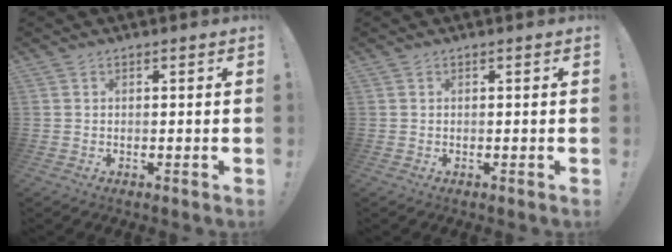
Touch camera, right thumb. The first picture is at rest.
{"total": 0.0}